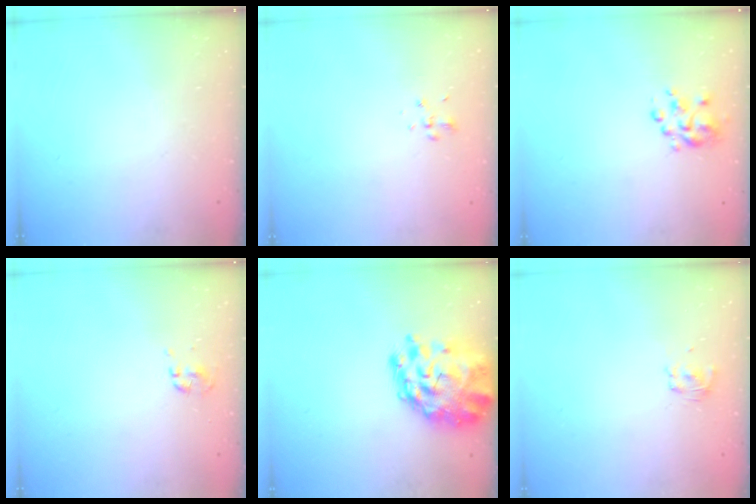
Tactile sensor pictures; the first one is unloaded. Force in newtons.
{"total": 2.0, "press": 1.8, "slide": 0.9}
{"total": 4.7, "press": 4.6, "slide": 0.7}
{"total": 0.0}
{"total": 8.9, "press": 8.3, "slide": 3.2}
{"total": 2.3, "press": 2.1, "slide": 0.9}